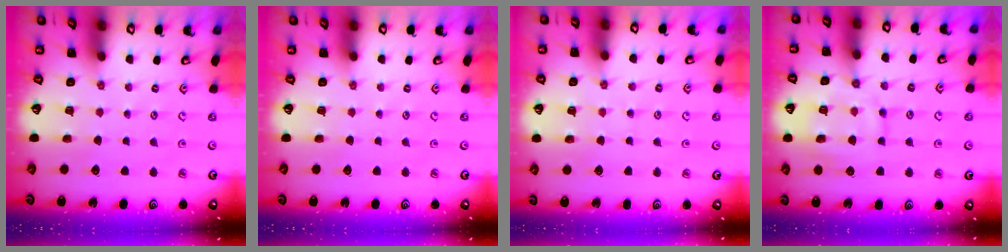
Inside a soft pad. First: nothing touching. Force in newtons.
{"total": 0.0}
{"total": 4.4, "press": 4.4, "slide": 0.5}
{"total": 12.8, "press": 12.7, "slide": 1.2}